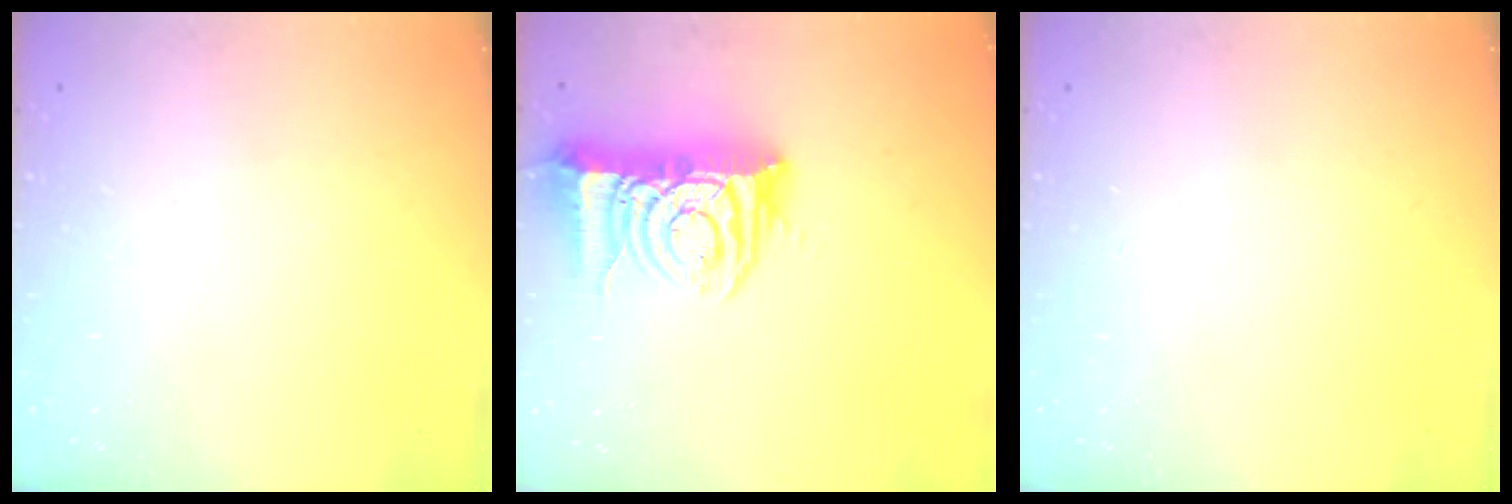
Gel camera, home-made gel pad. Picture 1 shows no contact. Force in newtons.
{"total": 11.9, "press": 11.9, "slide": 1.2}
{"total": 0.0}